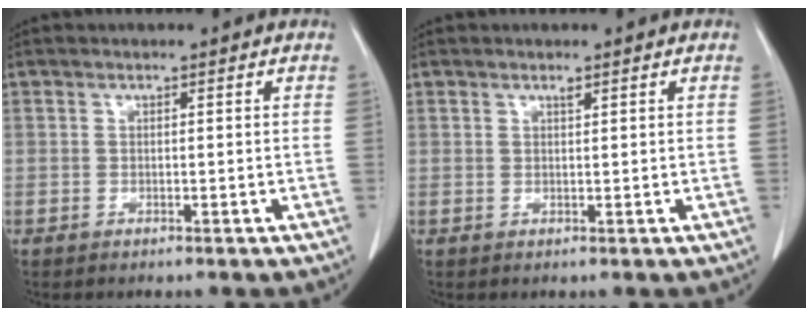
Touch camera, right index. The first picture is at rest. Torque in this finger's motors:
{"motor_torque": [-0.10, 0.11, 0.00, 0.02]}